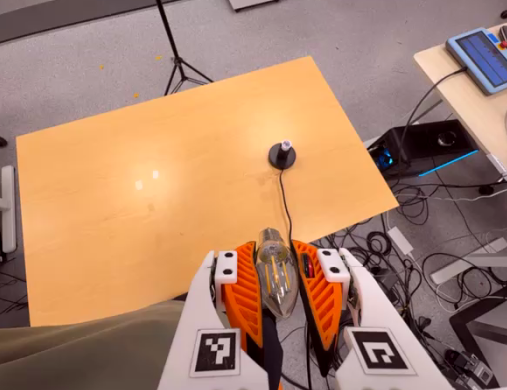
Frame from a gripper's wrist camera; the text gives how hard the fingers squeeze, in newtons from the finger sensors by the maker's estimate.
{"total": 21.9, "left": 23.4, "right": 20.3}